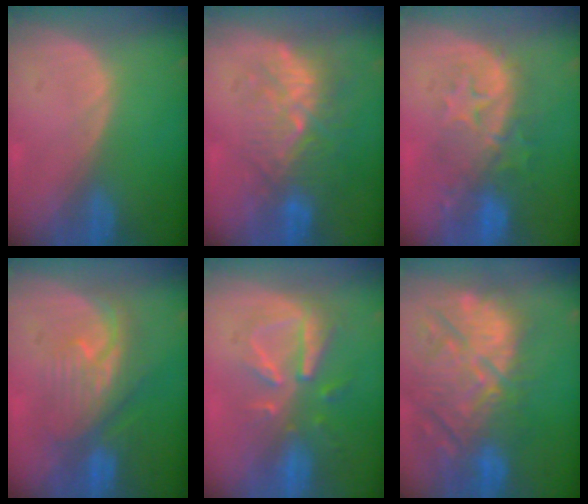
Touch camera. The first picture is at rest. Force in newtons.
{"total": 9.1, "press": 8.4, "slide": 3.4}
{"total": 9.4, "press": 8.7, "slide": 3.7}
{"total": 8.0, "press": 7.8, "slide": 1.9}
{"total": 8.0, "press": 7.4, "slide": 3.0}
{"total": 14.5, "press": 12.7, "slide": 7.0}